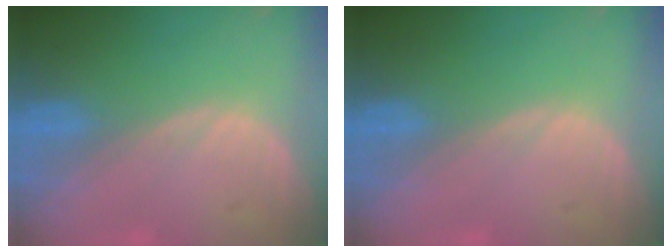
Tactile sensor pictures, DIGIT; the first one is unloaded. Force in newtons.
{"total": 0.0}